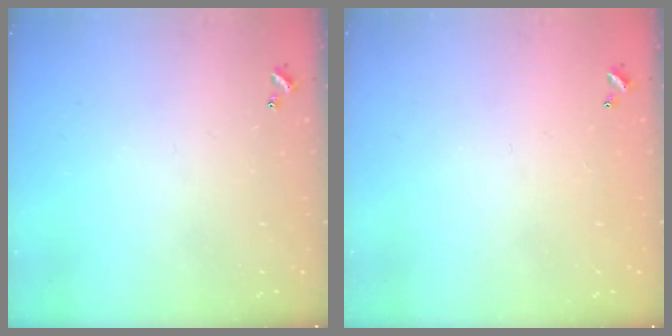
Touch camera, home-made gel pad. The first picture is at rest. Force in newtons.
{"total": 3.0, "press": 3.0, "slide": 0.1}